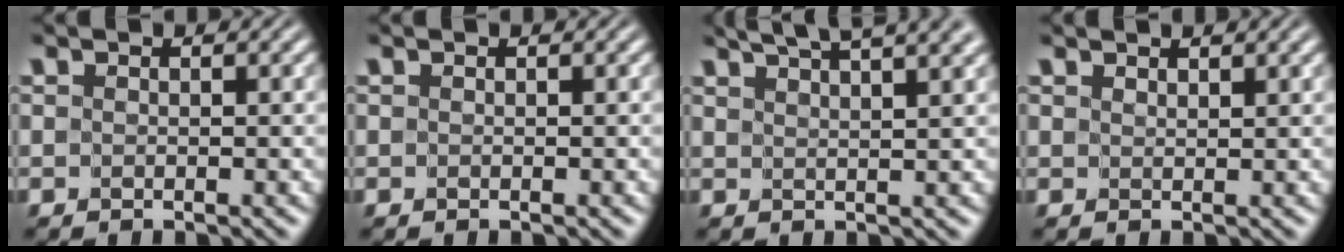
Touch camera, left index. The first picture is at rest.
{"total": 0.0}
{"total": 8.2, "force": [6.1, 2.3, 4.9], "torque": [-0.039, 0.040, 0.053]}
{"total": 1.4, "force": [1.3, 0.3, 0.3], "torque": [-0.001, -0.005, 0.020]}